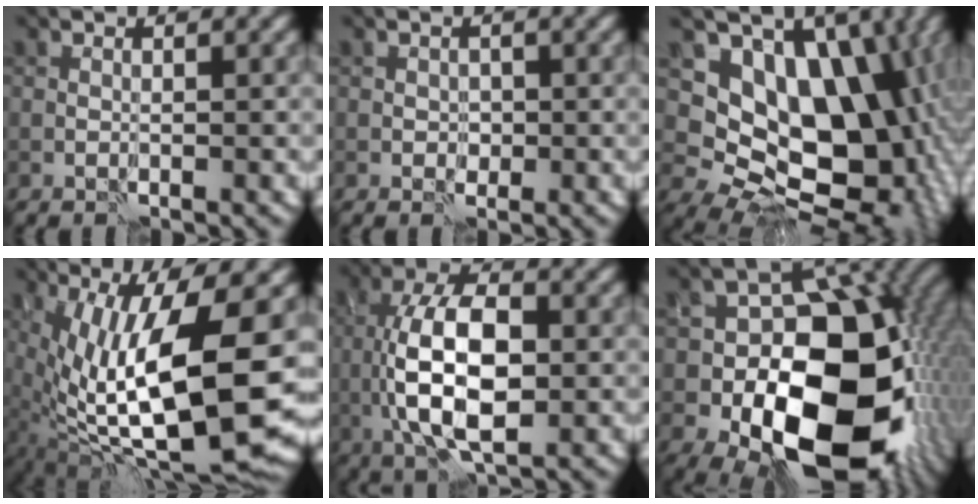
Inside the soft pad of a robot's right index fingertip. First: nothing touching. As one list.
[{"total": 0.8, "force": [0.0, 0.8, 0.2], "torque": [0.001, -0.002, 0.001]}, {"total": 14.2, "force": [2.1, 10.1, 9.9], "torque": [-0.109, -0.006, 0.037]}, {"total": 14.7, "force": [-0.8, 5.2, 13.7], "torque": [-0.239, -0.011, -0.007]}, {"total": 9.5, "force": [-0.3, 4.7, 8.3], "torque": [-0.160, 0.003, -0.006]}, {"total": 17.9, "force": [-4.4, 11.8, 12.7], "torque": [-0.171, -0.025, -0.061]}]